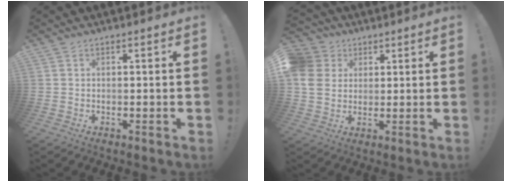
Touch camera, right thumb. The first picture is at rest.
{"total": 9.5, "force": [2.7, 8.5, 3.4], "torque": [-0.071, -0.007, 0.057]}